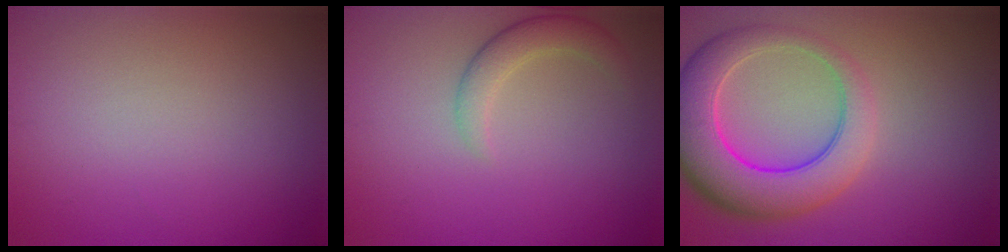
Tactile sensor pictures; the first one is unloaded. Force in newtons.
{"total": 2.4, "press": 2.4, "slide": 0.3}
{"total": 7.9, "press": 7.9, "slide": 0.3}